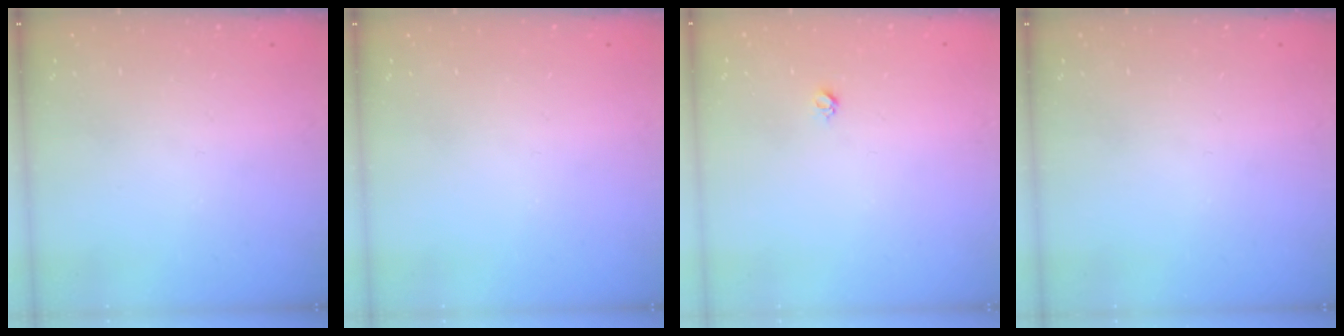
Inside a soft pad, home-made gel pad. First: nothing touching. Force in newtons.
{"total": 0.0}
{"total": 3.0, "press": 2.9, "slide": 0.4}
{"total": 0.0}